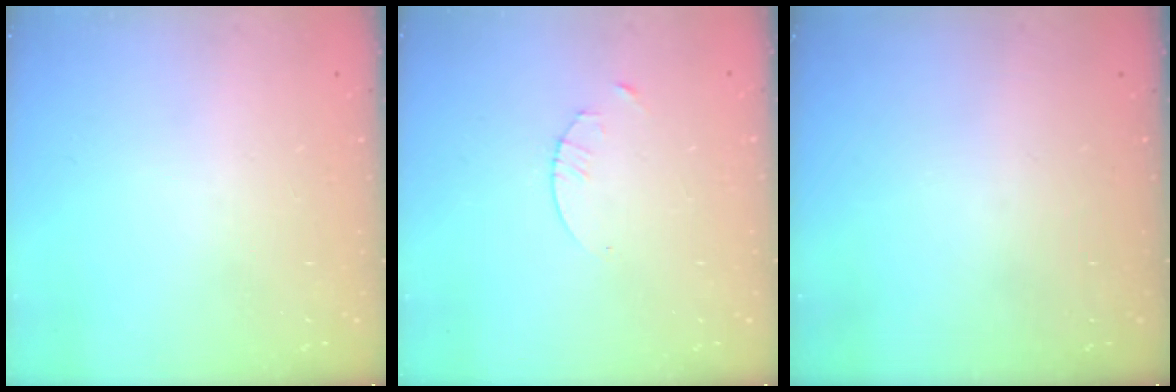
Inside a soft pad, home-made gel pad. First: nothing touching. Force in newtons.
{"total": 1.7, "press": 1.6, "slide": 0.2}
{"total": 0.0}